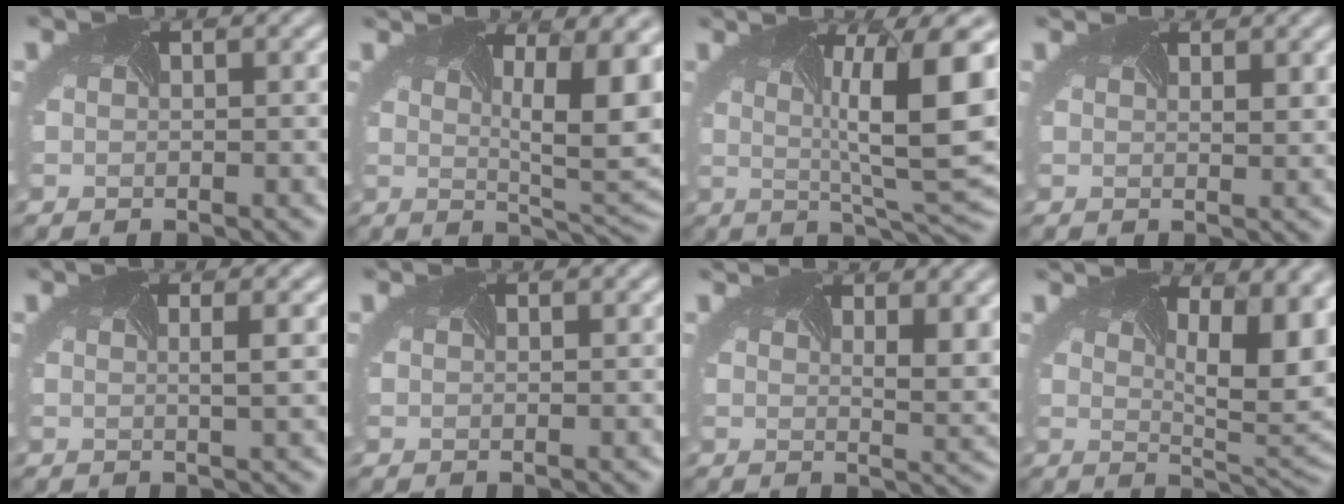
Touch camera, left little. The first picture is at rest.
{"total": 11.2, "force": [2.5, 3.8, 10.2], "torque": [-0.126, 0.007, 0.035]}
{"total": 11.6, "force": [1.3, 2.5, 11.2], "torque": [-0.155, -0.003, 0.022]}
{"total": 2.3, "force": [2.0, 0.7, 1.1], "torque": [-0.019, 0.000, 0.029]}
{"total": 2.0, "force": [0.3, 0.6, 1.9], "torque": [-0.014, 0.006, -0.011]}
{"total": 0.7, "force": [0.7, 0.2, 0.1], "torque": [-0.005, -0.003, 0.008]}
{"total": 7.2, "force": [4.2, 2.9, 5.1], "torque": [-0.062, 0.013, 0.060]}
{"total": 11.4, "force": [4.0, 4.8, 9.5], "torque": [-0.116, 0.016, 0.056]}